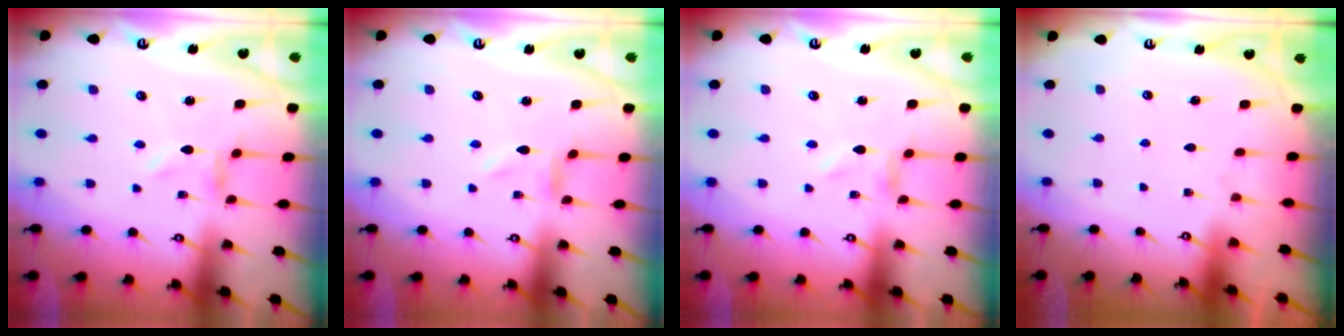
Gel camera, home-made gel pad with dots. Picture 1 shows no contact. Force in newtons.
{"total": 0.0}
{"total": 0.0}
{"total": 1.8, "press": 1.8, "slide": 0.1}